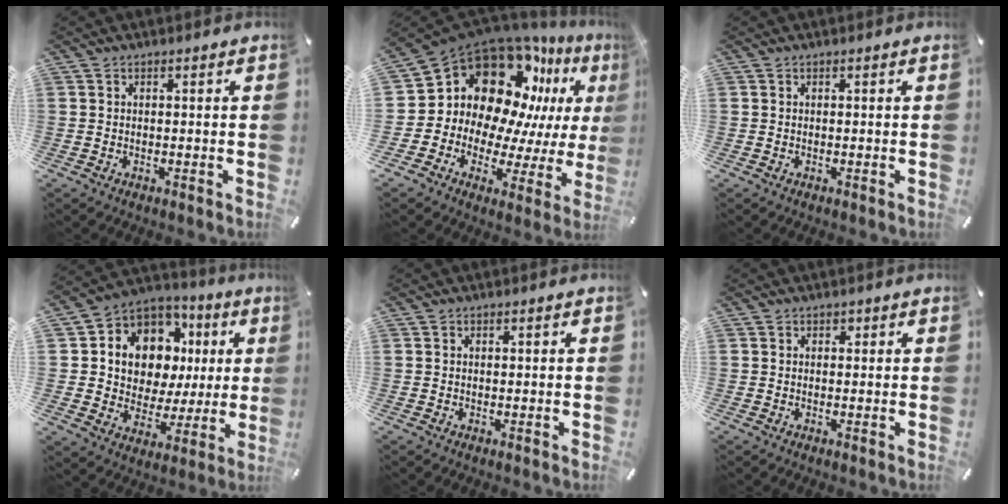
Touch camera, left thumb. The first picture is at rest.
{"total": 17.4, "force": [9.0, 12.6, 8.0], "torque": [-0.144, -0.105, 0.172]}
{"total": 0.0}
{"total": 10.9, "force": [3.6, 9.7, 3.5], "torque": [-0.070, -0.040, 0.078]}
{"total": 0.0}
{"total": 0.6, "force": [0.2, 0.6, 0.1], "torque": [0.000, 0.004, 0.004]}